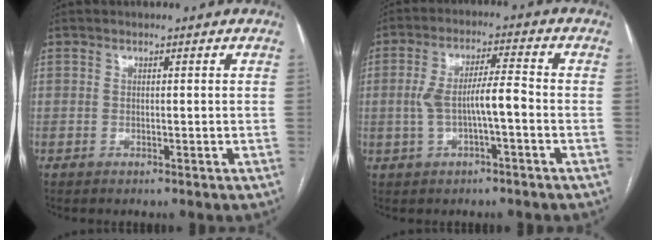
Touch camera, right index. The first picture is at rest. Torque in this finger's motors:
{"motor_torque": [0.30, -0.11, 0.16, 0.12]}